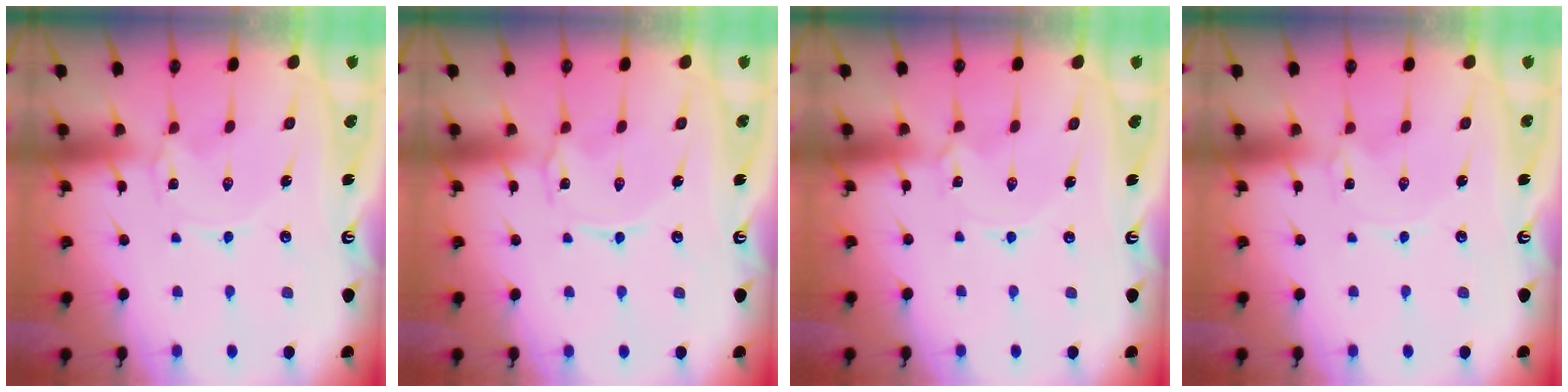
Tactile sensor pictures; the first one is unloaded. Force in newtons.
{"total": 1.4, "press": 1.3, "slide": 0.3}
{"total": 1.7, "press": 1.7, "slide": 0.2}
{"total": 0.0}